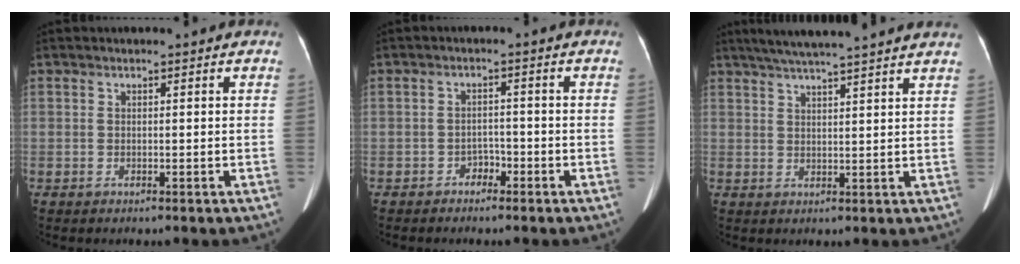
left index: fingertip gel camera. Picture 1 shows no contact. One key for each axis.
{"total": 2.0, "fx": -1.5, "fy": 1.2, "fz": 0.6, "tx": -0.006, "ty": 0.006, "tz": -0.027}
{"total": 14.0, "fx": 12.1, "fy": -0.4, "fz": 7.1, "tx": -0.119, "ty": 0.032, "tz": 0.160}